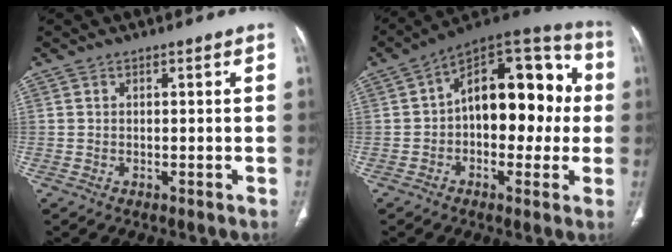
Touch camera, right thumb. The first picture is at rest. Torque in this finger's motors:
{"motor_torque": [-0.26, 0.96, 1.42, 0.27, 0.36]}